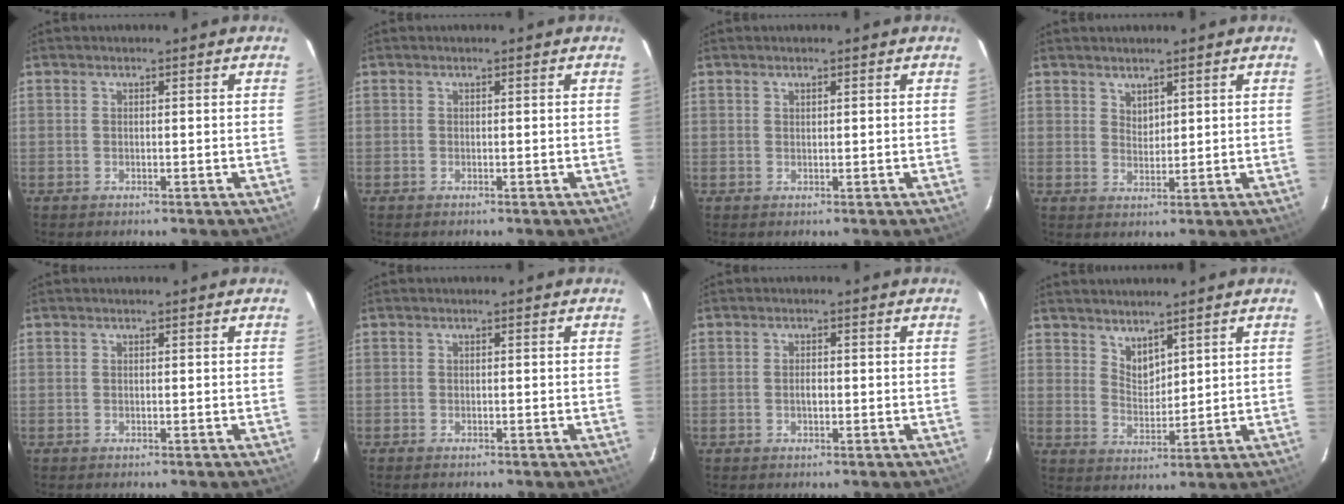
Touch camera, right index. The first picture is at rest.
{"total": 0.0}
{"total": 0.5, "force": [0.4, 0.2, 0.2], "torque": [-0.004, 0.002, 0.009]}
{"total": 2.2, "force": [1.8, 1.1, 0.6], "torque": [-0.006, 0.001, 0.035]}
{"total": 0.0}
{"total": 0.7, "force": [-0.7, 0.3, 0.2], "torque": [-0.007, -0.002, -0.013]}
{"total": 1.5, "force": [-0.3, 0.8, 1.3], "torque": [-0.023, 0.003, -0.006]}
{"total": 4.4, "force": [3.7, 1.8, 1.6], "torque": [-0.022, -0.006, 0.071]}